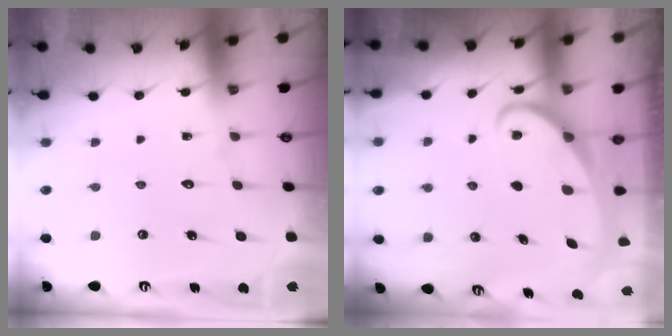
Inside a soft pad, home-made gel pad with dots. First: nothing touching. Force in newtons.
{"total": 2.0, "press": 2.0, "slide": 0.4}